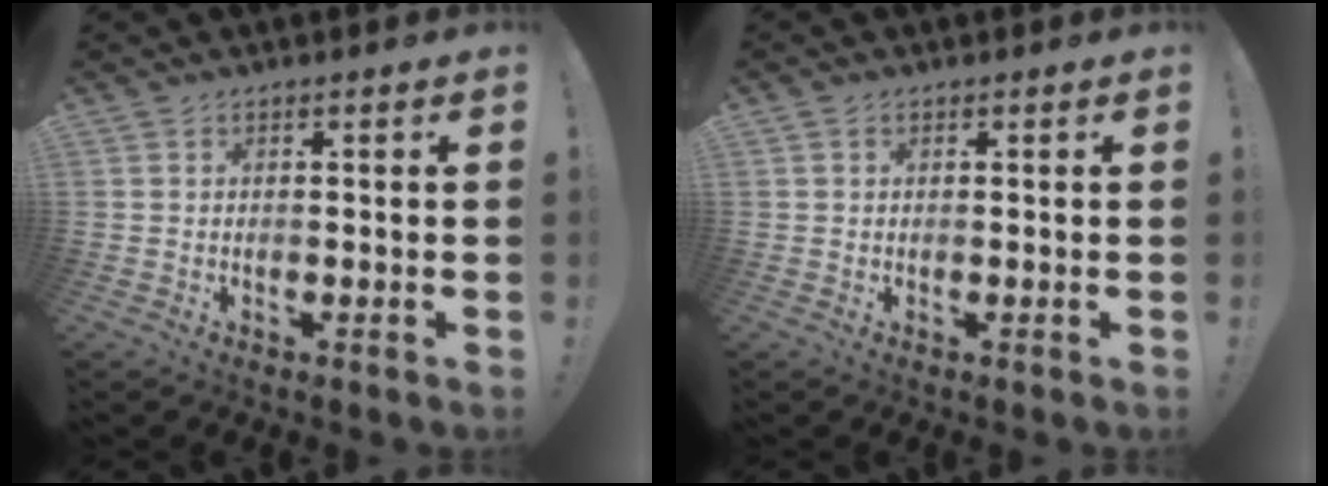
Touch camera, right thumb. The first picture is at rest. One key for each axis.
{"total": 0.6, "fx": 0.3, "fy": 0.5, "fz": 0.0, "tx": 0.007, "ty": -0.002, "tz": 0.004}